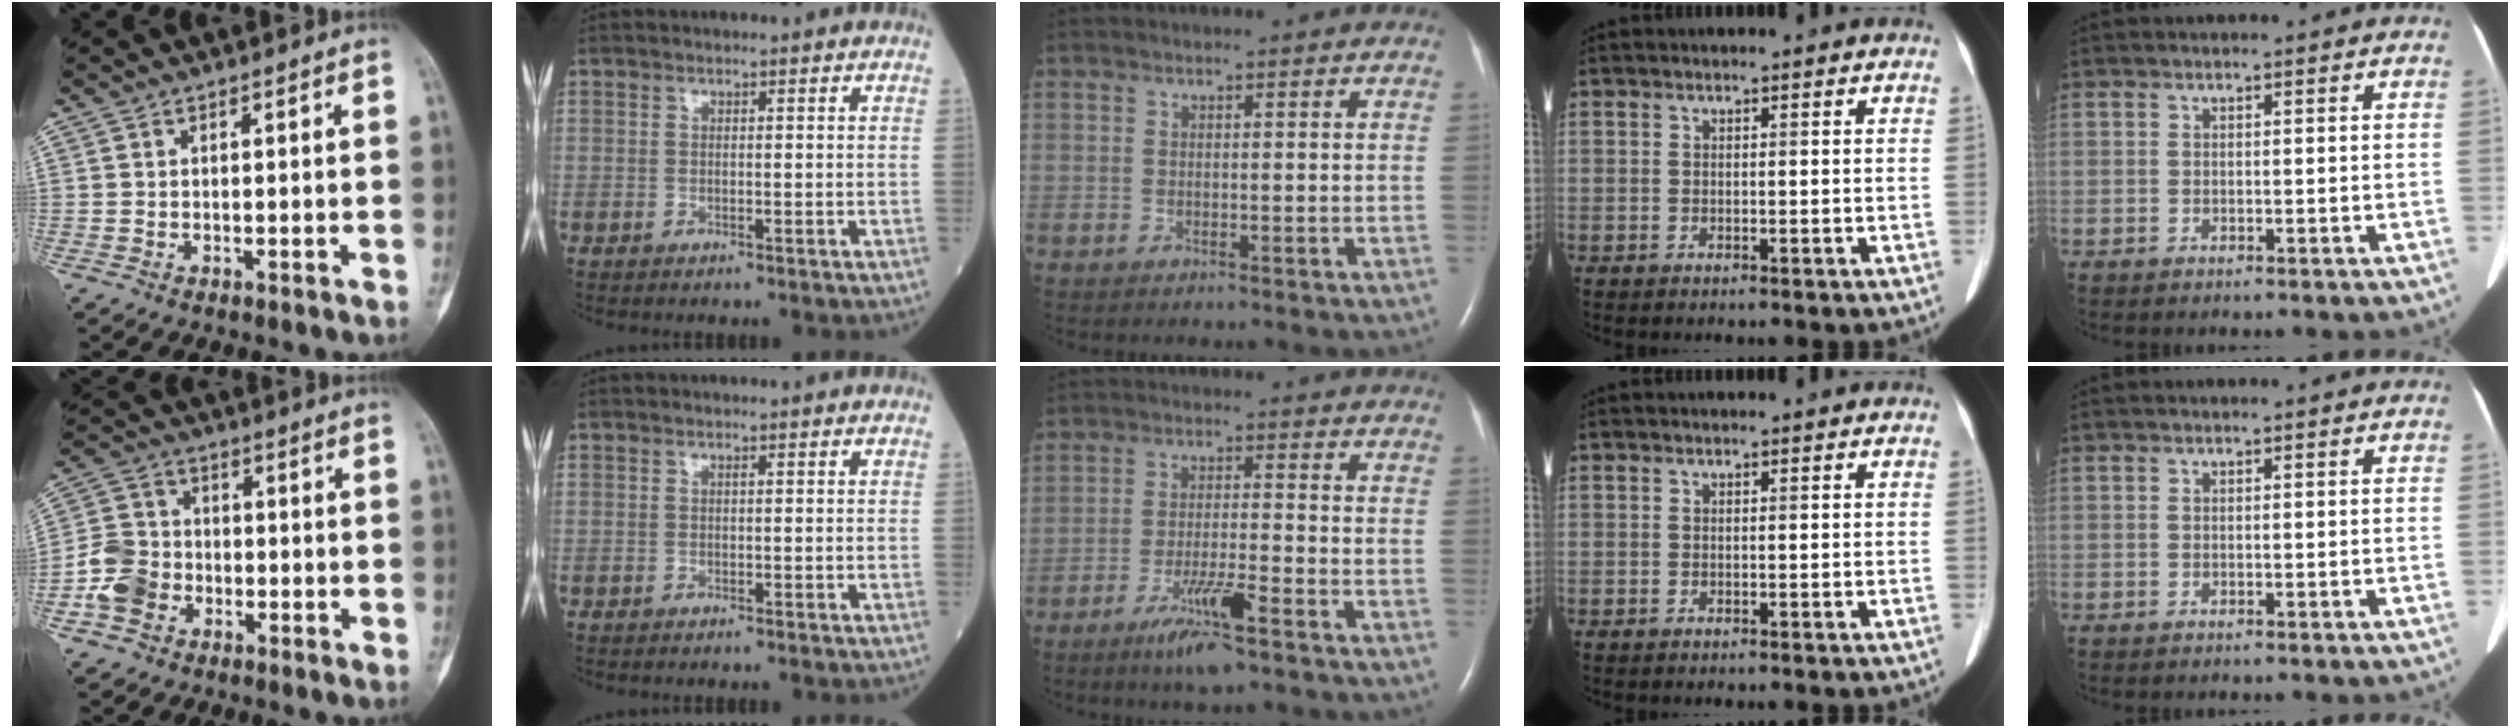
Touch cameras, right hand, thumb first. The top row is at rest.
{"thumb": {"total": 7.9, "force": [-2.9, 6.4, 3.5], "torque": [-0.055, 0.026, -0.059]}, "middle": {"total": 7.5, "force": [-4.9, 0.2, 5.6], "torque": [-0.111, -0.015, -0.087]}}